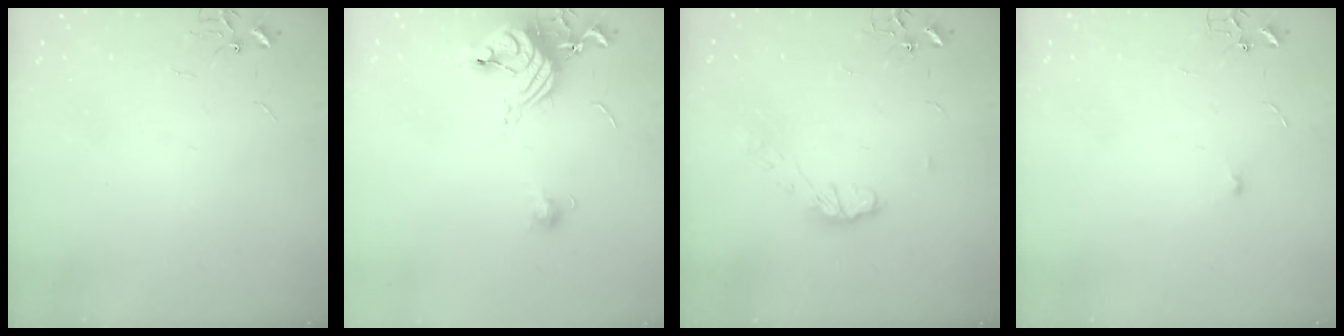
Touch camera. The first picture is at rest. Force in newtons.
{"total": 14.3, "press": 14.2, "slide": 1.4}
{"total": 7.4, "press": 7.3, "slide": 0.4}
{"total": 3.8, "press": 3.7, "slide": 0.6}